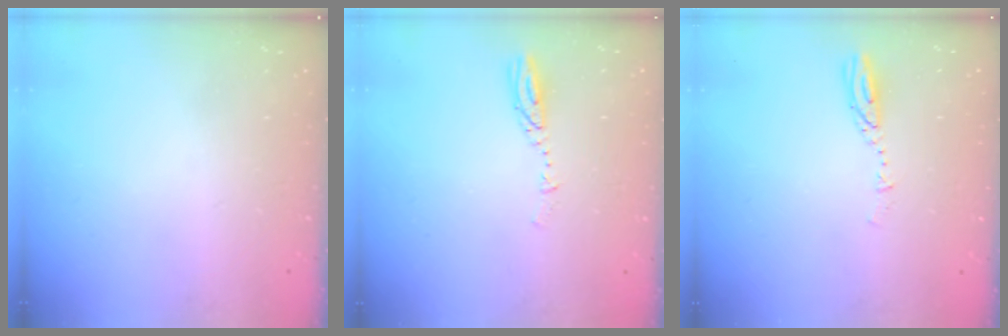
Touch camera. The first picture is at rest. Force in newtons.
{"total": 3.7, "press": 3.7, "slide": 0.4}
{"total": 3.8, "press": 3.8, "slide": 0.1}